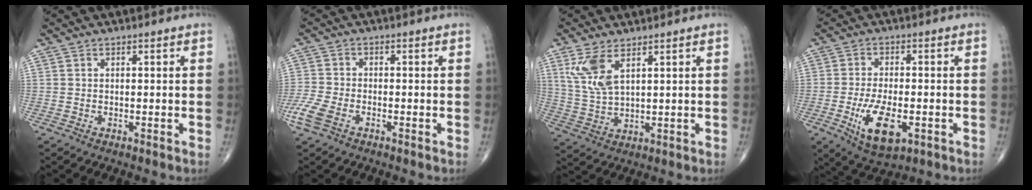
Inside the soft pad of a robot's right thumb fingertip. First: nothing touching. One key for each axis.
{"total": 5.5, "fx": -2.9, "fy": 2.9, "fz": 3.7, "tx": -0.103, "ty": 0.005, "tz": -0.061}
{"total": 7.5, "fx": 3.7, "fy": 3.0, "fz": 5.7, "tx": -0.123, "ty": -0.013, "tz": 0.088}
{"total": 10.5, "fx": -3.3, "fy": 4.7, "fz": 8.7, "tx": -0.153, "ty": -0.003, "tz": -0.050}